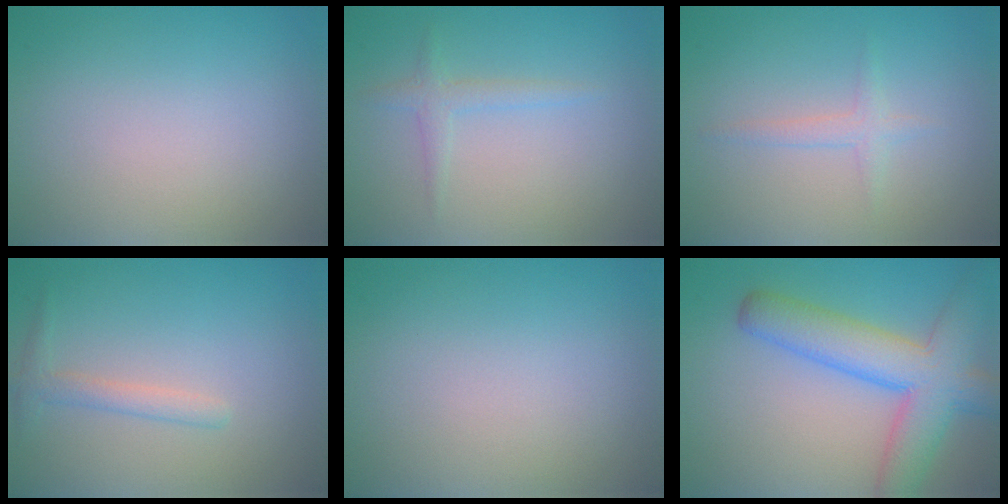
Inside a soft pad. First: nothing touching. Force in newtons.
{"total": 1.5, "press": 1.4, "slide": 0.2}
{"total": 1.3, "press": 1.3, "slide": 0.1}
{"total": 1.6, "press": 1.6, "slide": 0.1}
{"total": 0.0}
{"total": 7.5, "press": 7.5, "slide": 0.3}